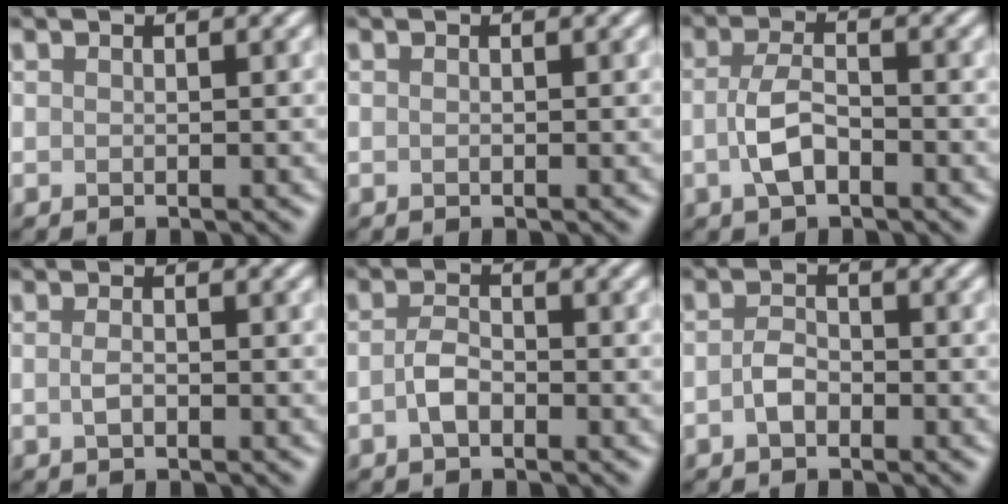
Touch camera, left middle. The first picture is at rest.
{"total": 0.0}
{"total": 3.3, "force": [-1.0, 1.6, 2.7], "torque": [-0.057, 0.001, -0.024]}
{"total": 1.0, "force": [-0.3, 0.5, 0.9], "torque": [-0.022, -0.001, -0.007]}
{"total": 2.1, "force": [-0.8, 1.1, 1.6], "torque": [-0.032, 0.003, -0.020]}
{"total": 1.8, "force": [-0.7, 1.1, 1.2], "torque": [-0.026, 0.003, -0.018]}